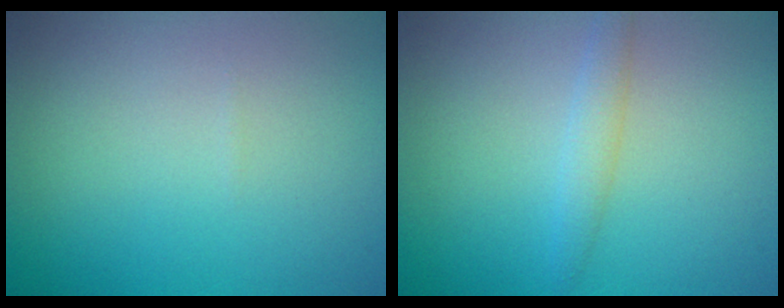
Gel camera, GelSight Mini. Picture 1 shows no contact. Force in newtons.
{"total": 1.6, "press": 1.6, "slide": 0.0}